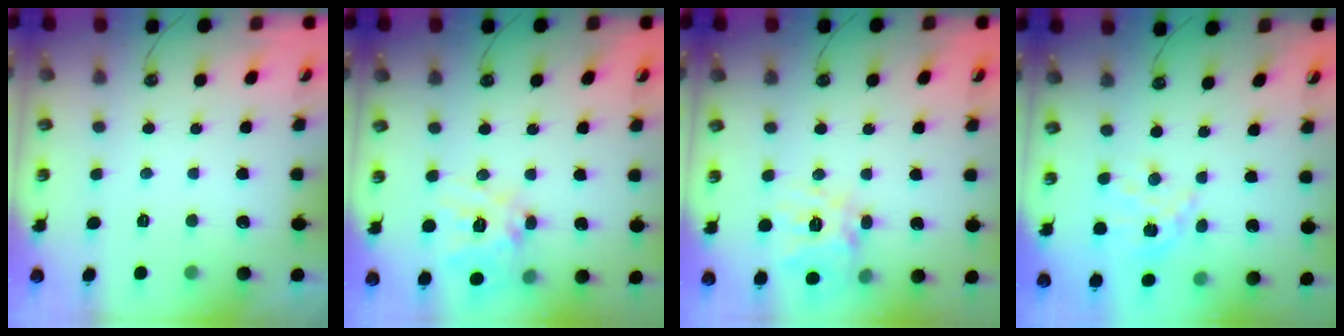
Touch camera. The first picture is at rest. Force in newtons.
{"total": 14.7, "press": 14.6, "slide": 1.8}
{"total": 13.3, "press": 13.3, "slide": 1.2}
{"total": 9.4, "press": 9.3, "slide": 0.7}